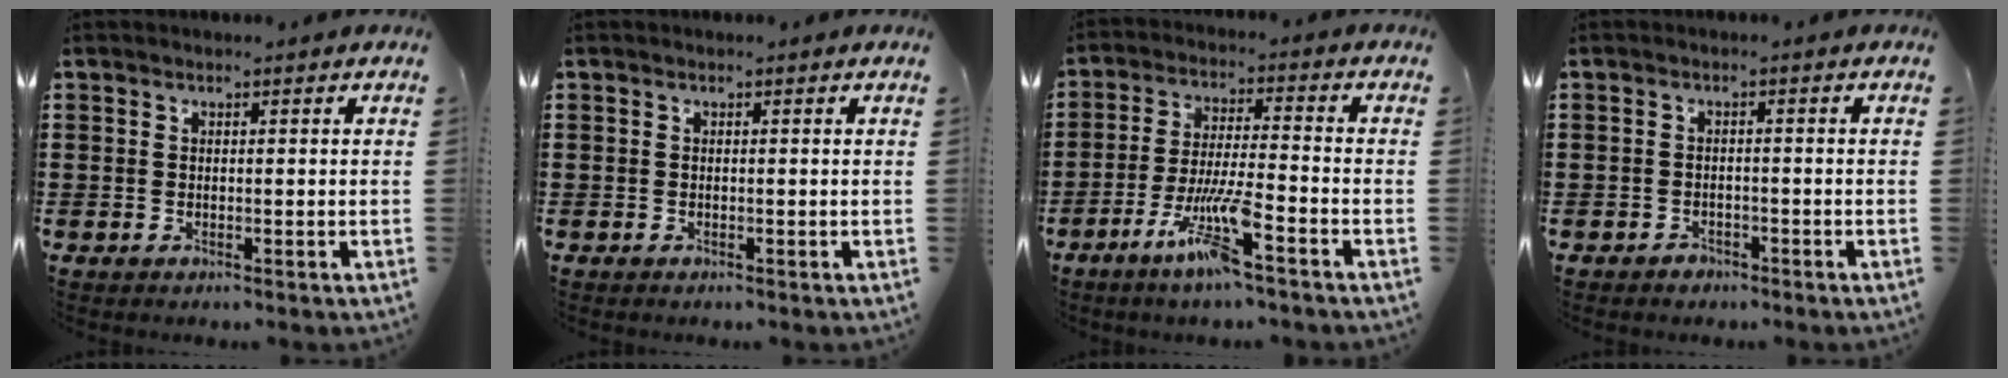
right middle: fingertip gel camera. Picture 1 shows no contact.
{"total": 0.0}
{"total": 9.0, "force": [-5.3, 0.9, 7.2], "torque": [-0.148, -0.007, -0.101]}
{"total": 1.2, "force": [-1.1, 0.5, 0.1], "torque": [-0.006, 0.001, -0.024]}